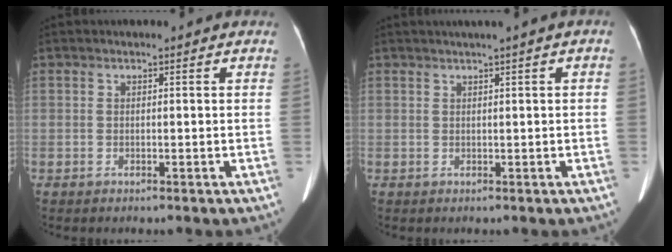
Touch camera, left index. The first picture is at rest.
{"total": 1.8, "force": [0.8, -0.2, 1.6], "torque": [-0.028, 0.010, 0.014]}